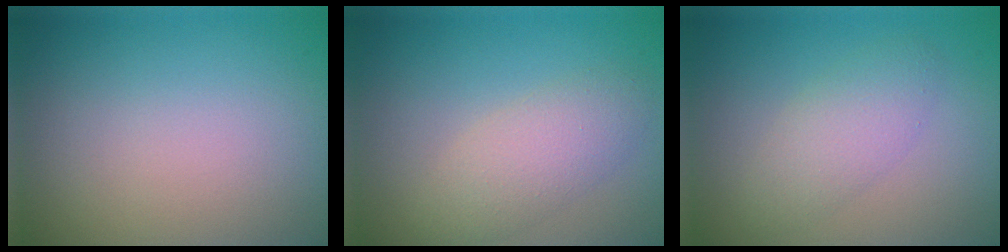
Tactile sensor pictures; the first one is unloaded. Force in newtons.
{"total": 3.3, "press": 3.3, "slide": 0.0}
{"total": 2.8, "press": 2.8, "slide": 0.2}